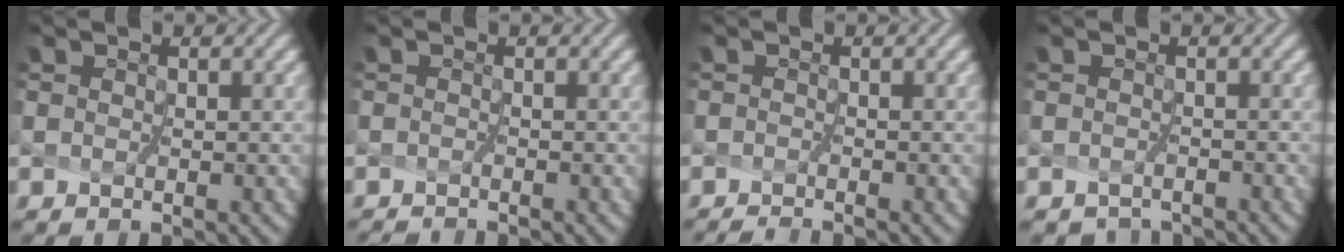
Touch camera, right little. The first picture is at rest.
{"total": 1.4, "force": [-1.2, -0.6, -0.3], "torque": [-0.003, -0.012, -0.022]}
{"total": 1.6, "force": [-1.5, -0.6, 0.1], "torque": [-0.010, -0.011, -0.028]}
{"total": 2.1, "force": [-2.0, 0.5, -0.3], "torque": [0.005, -0.011, -0.037]}